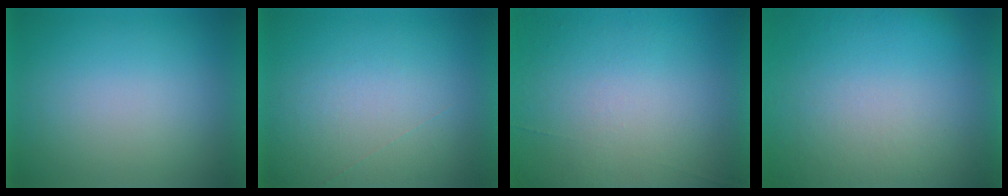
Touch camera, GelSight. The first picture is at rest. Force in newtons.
{"total": 1.0}
{"total": 6.8}
{"total": 5.8}